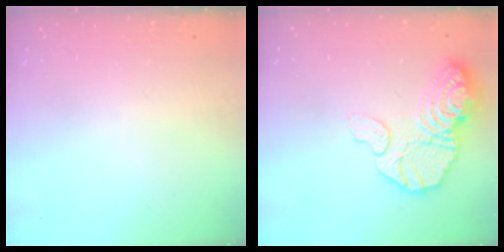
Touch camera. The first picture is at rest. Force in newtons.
{"total": 15.5, "press": 15.5, "slide": 1.4}